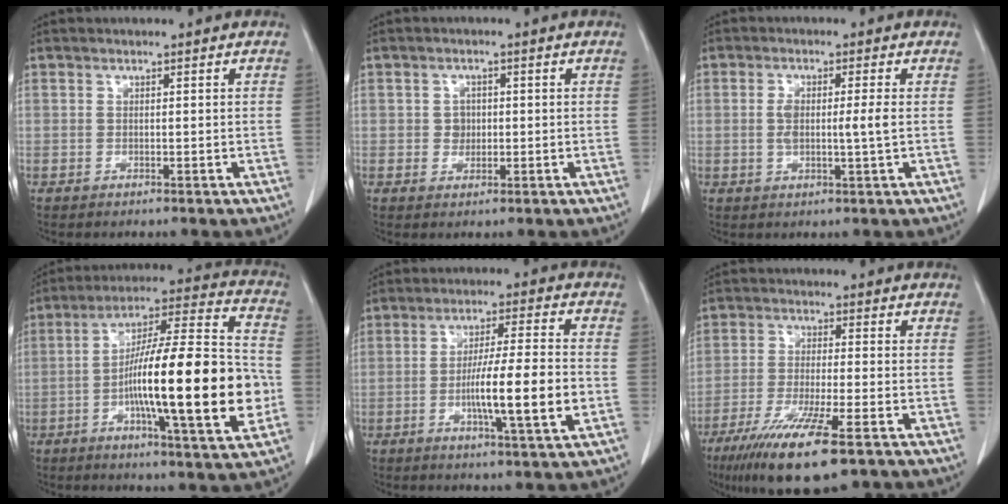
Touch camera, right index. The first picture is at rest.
{"total": 2.3, "force": [0.0, 2.0, 1.1], "torque": [-0.013, 0.003, 0.001]}
{"total": 4.6, "force": [0.0, 0.5, 4.6], "torque": [-0.087, 0.002, 0.002]}
{"total": 23.9, "force": [-4.4, 2.3, 23.4], "torque": [-0.352, 0.005, -0.074]}
{"total": 11.7, "force": [-2.6, 0.2, 11.4], "torque": [-0.190, -0.004, -0.048]}
{"total": 13.5, "force": [-8.3, 1.5, 10.5], "torque": [-0.192, -0.039, -0.139]}